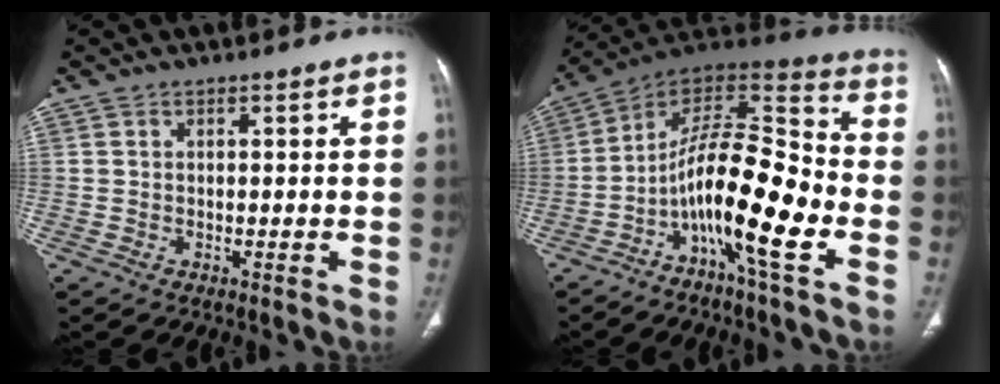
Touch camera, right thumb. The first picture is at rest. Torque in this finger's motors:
{"motor_torque": [2.78, 2.22, 2.08, -0.69, 0.23]}